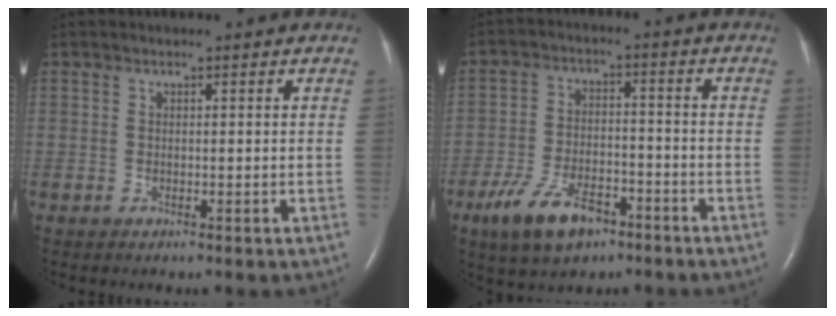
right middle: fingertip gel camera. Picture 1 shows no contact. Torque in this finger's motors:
{"motor_torque": [1.12, -0.96, 0.18, 0.04]}